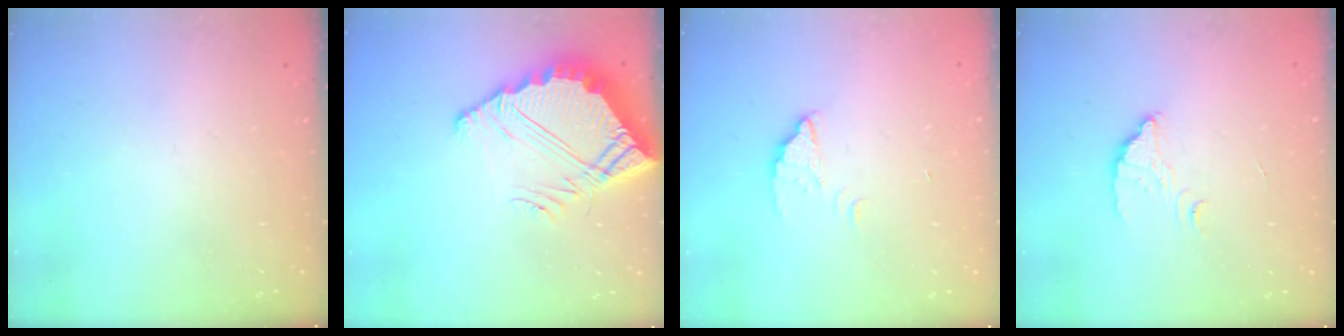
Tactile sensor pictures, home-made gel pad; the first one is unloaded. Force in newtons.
{"total": 9.1, "press": 9.0, "slide": 0.6}
{"total": 2.6, "press": 2.6, "slide": 0.2}
{"total": 2.9, "press": 2.9, "slide": 0.3}